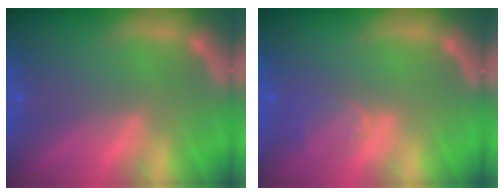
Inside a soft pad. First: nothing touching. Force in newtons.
{"total": 2.5}